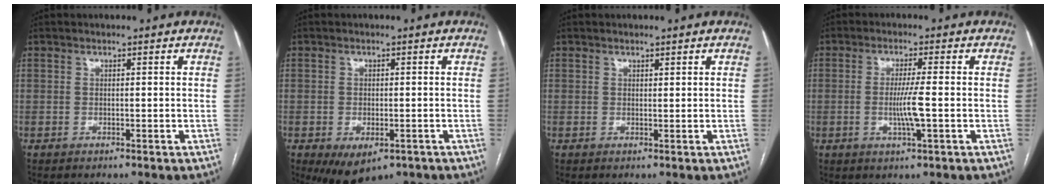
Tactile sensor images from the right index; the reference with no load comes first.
{"total": 6.4, "force": [-3.5, 3.5, 4.1], "torque": [-0.062, -0.009, -0.045]}
{"total": 0.5, "force": [0.4, 0.1, 0.2], "torque": [-0.007, -0.001, 0.007]}
{"total": 5.0, "force": [-0.8, -0.4, 4.9], "torque": [-0.094, -0.010, -0.017]}